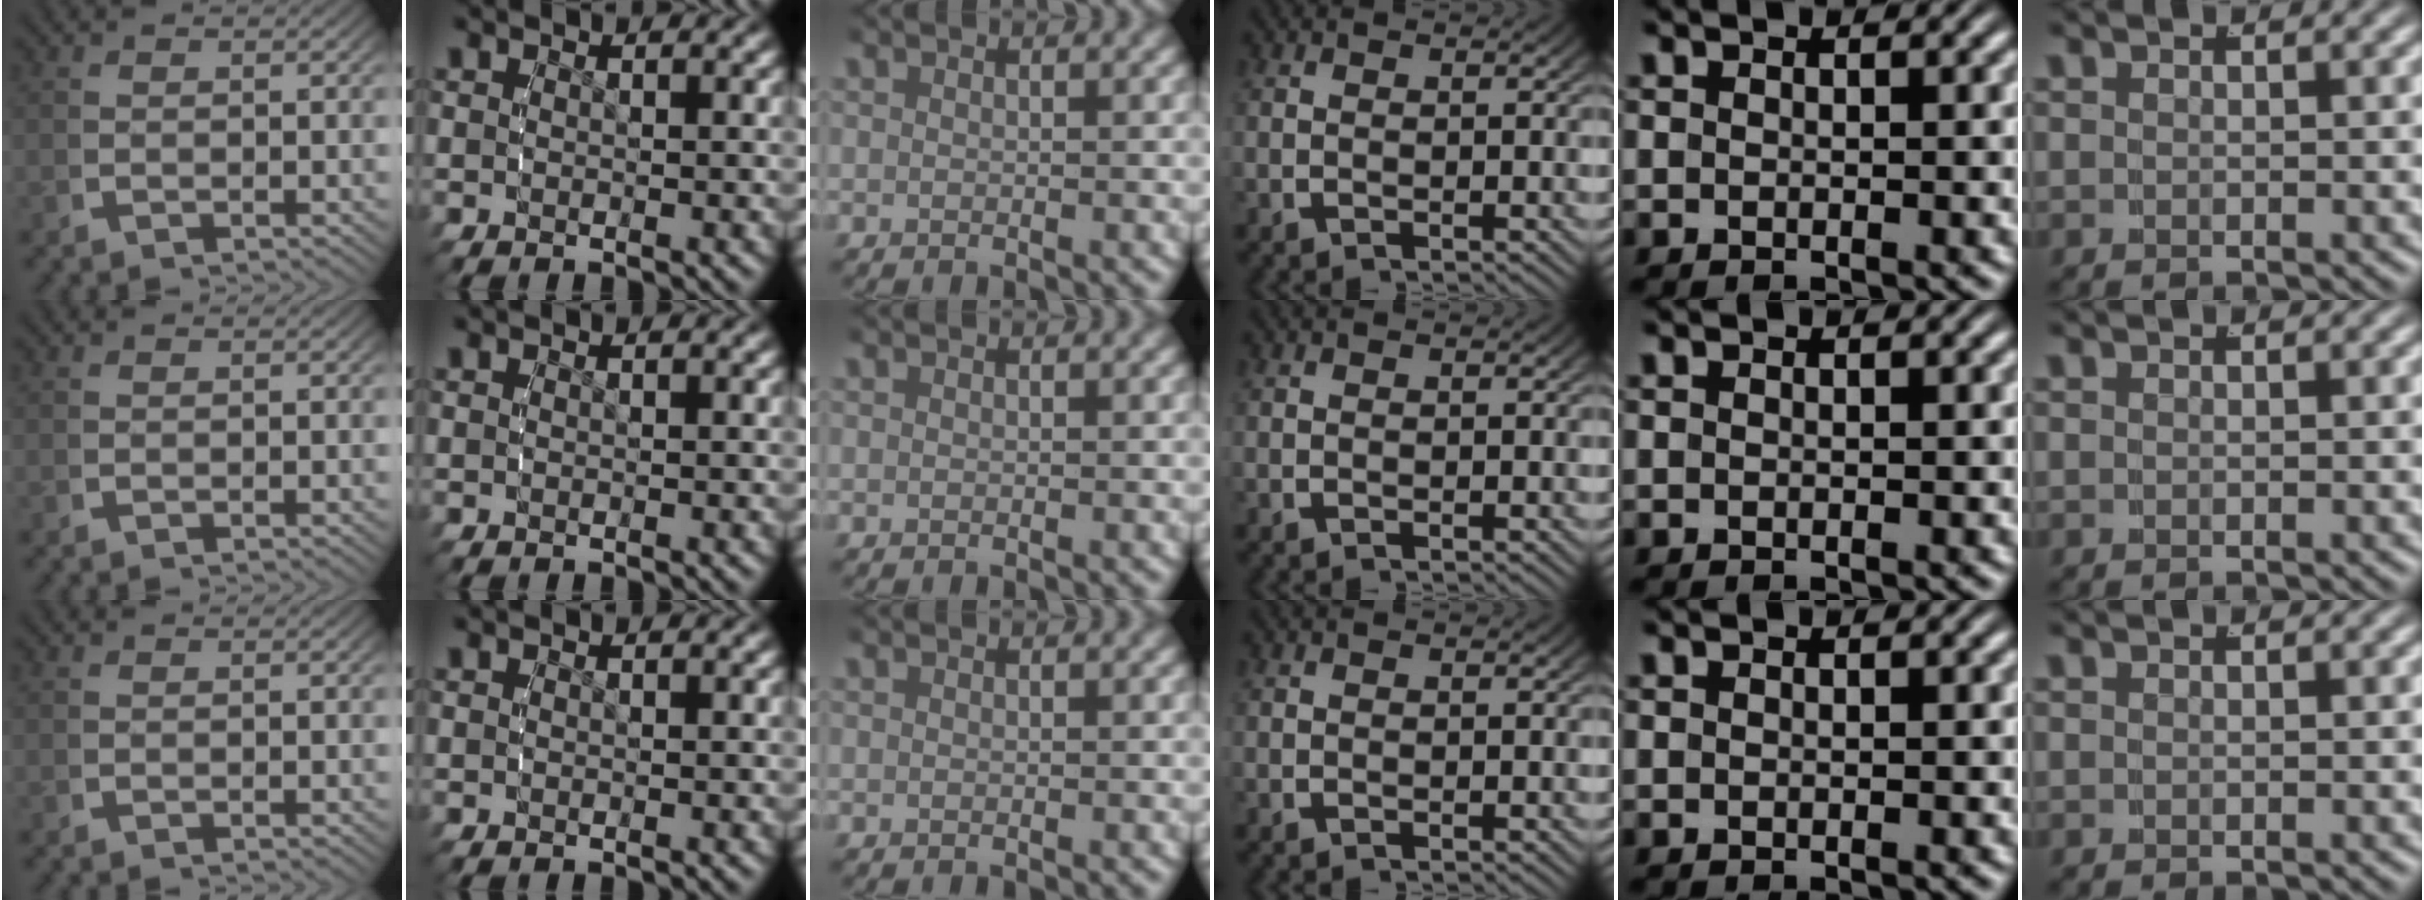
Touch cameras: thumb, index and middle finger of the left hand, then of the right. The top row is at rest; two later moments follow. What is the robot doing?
{"motion": "reach", "object": "toothpaste"}